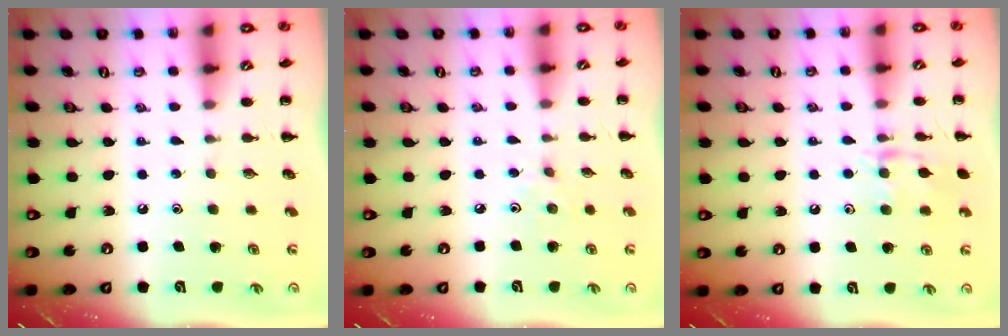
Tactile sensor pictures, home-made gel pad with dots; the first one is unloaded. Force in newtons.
{"total": 2.7, "press": 2.5, "slide": 0.9}
{"total": 10.1, "press": 10.1, "slide": 0.7}